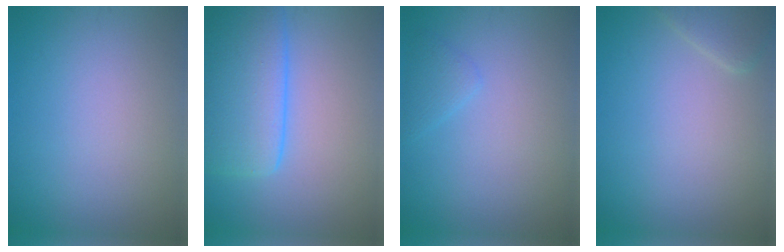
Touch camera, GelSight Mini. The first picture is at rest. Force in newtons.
{"total": 8.1, "press": 8.1, "slide": 0.3}
{"total": 1.3, "press": 1.3, "slide": 0.1}
{"total": 1.6, "press": 1.6, "slide": 0.2}